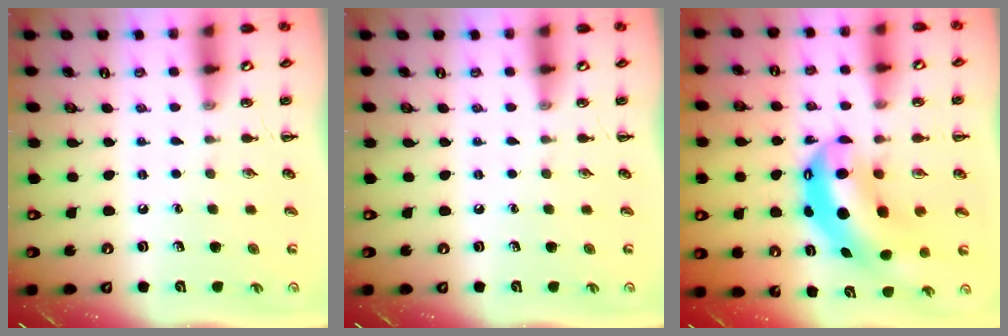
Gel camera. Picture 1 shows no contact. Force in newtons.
{"total": 0.0}
{"total": 10.3, "press": 10.0, "slide": 2.6}